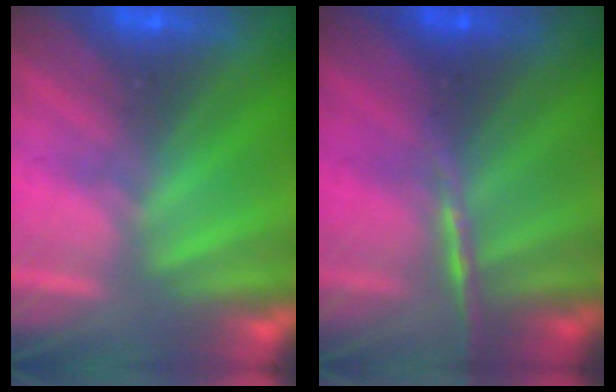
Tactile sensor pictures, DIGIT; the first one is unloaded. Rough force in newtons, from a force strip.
{"total": 1.5}